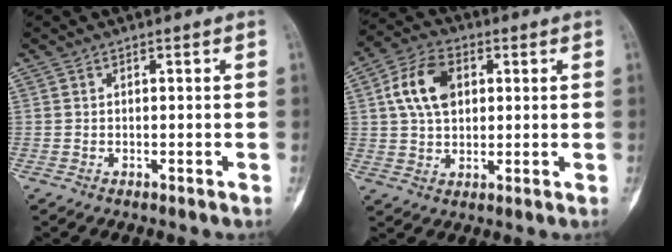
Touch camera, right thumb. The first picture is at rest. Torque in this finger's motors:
{"motor_torque": [1.00, 0.92, 1.07, 0.44, 0.10]}